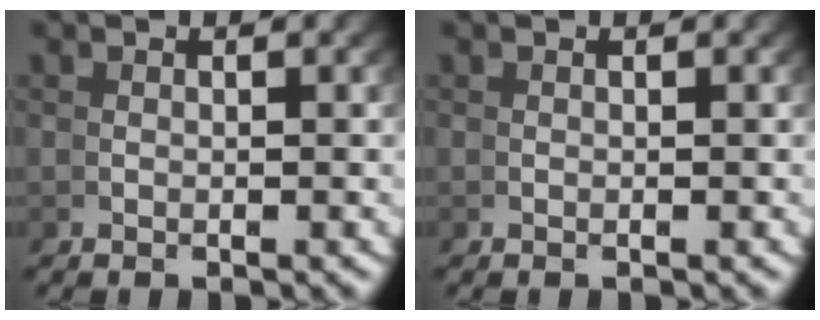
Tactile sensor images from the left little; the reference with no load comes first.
{"total": 0.0}